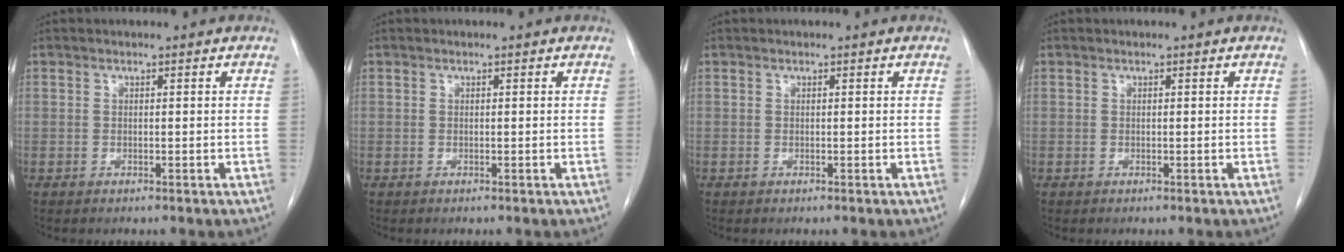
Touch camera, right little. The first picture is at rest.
{"total": 0.0}
{"total": 0.0}
{"total": 0.0}